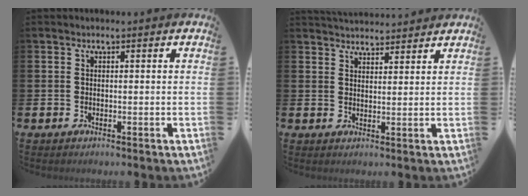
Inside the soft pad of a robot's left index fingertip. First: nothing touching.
{"total": 3.2, "force": [3.2, 0.4, -0.1], "torque": [-0.004, -0.016, 0.058]}